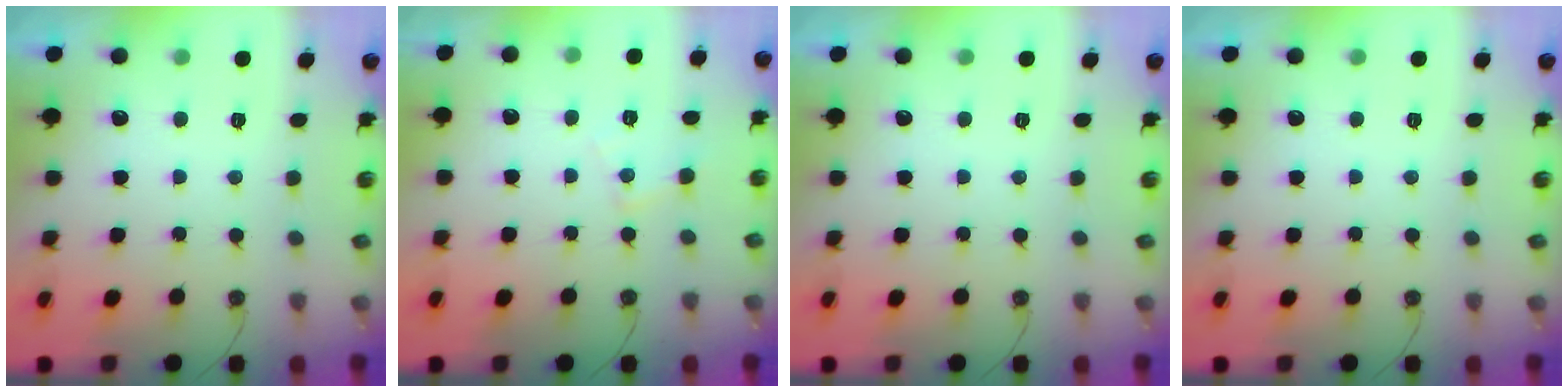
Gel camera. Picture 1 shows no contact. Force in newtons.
{"total": 6.3, "press": 6.2, "slide": 0.4}
{"total": 0.0}
{"total": 0.0}